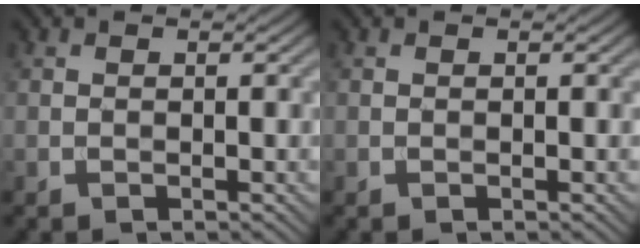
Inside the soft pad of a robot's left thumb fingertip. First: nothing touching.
{"total": 0.0}